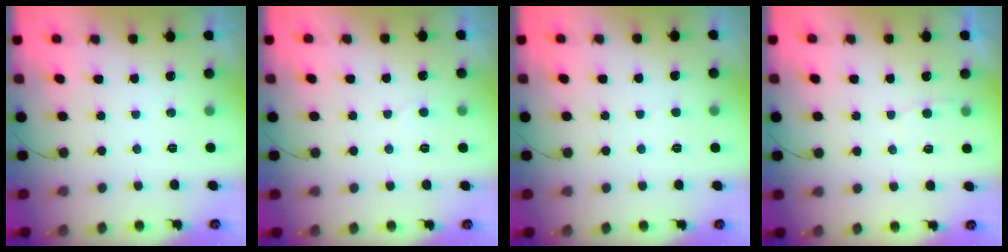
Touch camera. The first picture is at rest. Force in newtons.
{"total": 2.8, "press": 2.8, "slide": 0.3}
{"total": 2.3, "press": 2.3, "slide": 0.2}
{"total": 2.5, "press": 2.5, "slide": 0.3}